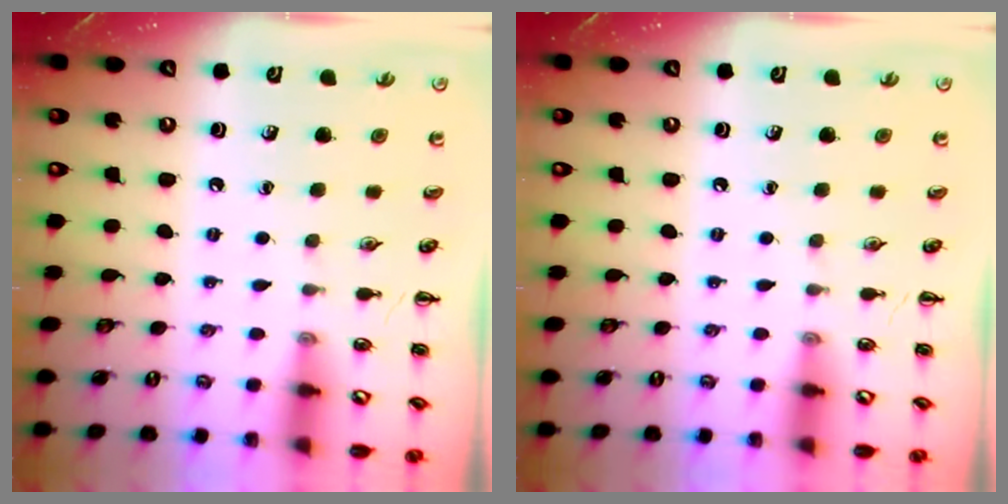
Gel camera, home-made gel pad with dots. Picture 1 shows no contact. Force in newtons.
{"total": 0.0}